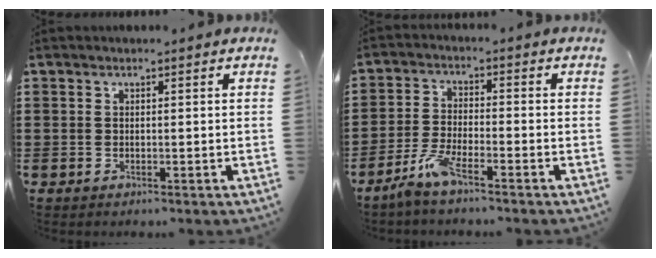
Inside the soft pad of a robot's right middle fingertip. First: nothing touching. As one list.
[{"total": 5.1, "force": [-3.7, 0.8, 3.4], "torque": [-0.083, -0.007, -0.073]}]